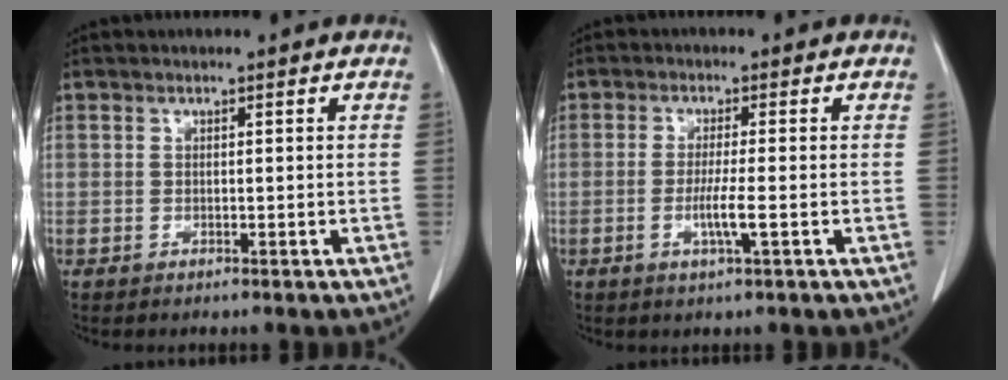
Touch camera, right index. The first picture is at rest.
{"total": 3.8, "force": [-1.0, -0.2, 3.6], "torque": [-0.071, -0.006, -0.018]}